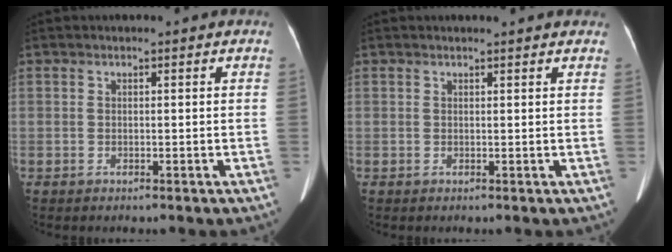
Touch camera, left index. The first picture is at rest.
{"total": 4.3, "force": [4.0, 0.6, 1.5], "torque": [-0.019, 0.015, 0.038]}